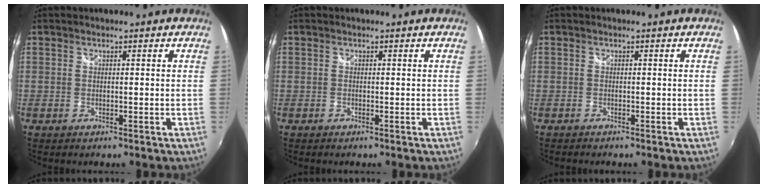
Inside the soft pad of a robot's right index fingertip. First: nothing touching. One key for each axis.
{"total": 0.0}
{"total": 0.8, "fx": -0.8, "fy": 0.2, "fz": 0.1, "tx": -0.005, "ty": -0.005, "tz": -0.016}